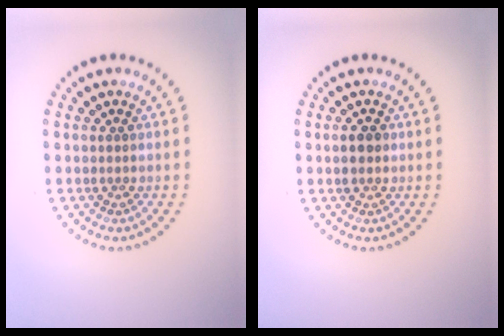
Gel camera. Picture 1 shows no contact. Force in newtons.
{"total": 2.0, "press": 2.0, "slide": 0.2}